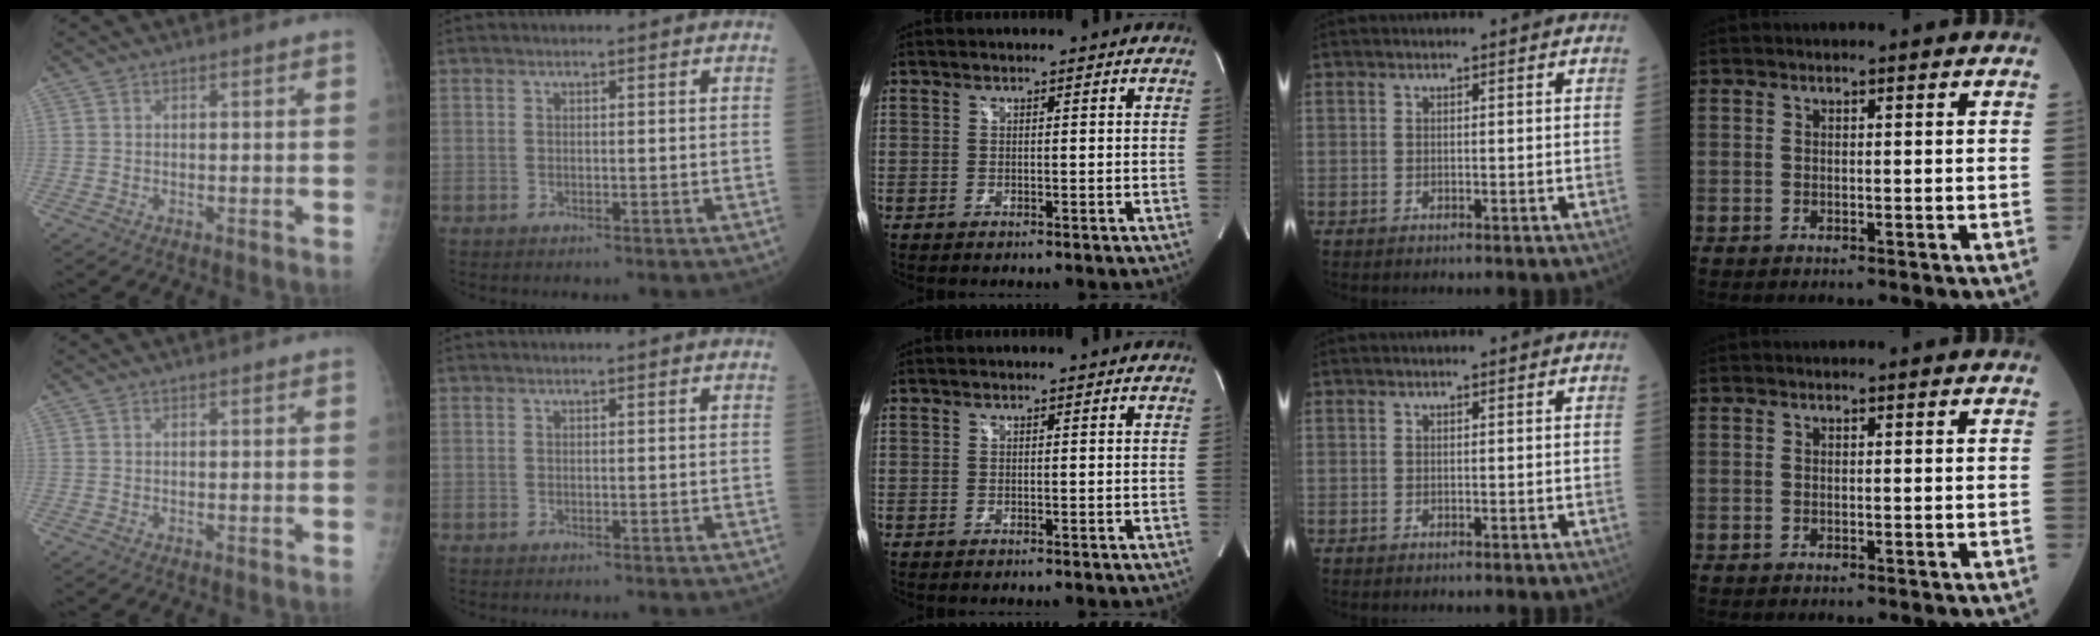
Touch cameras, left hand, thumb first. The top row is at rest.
{}